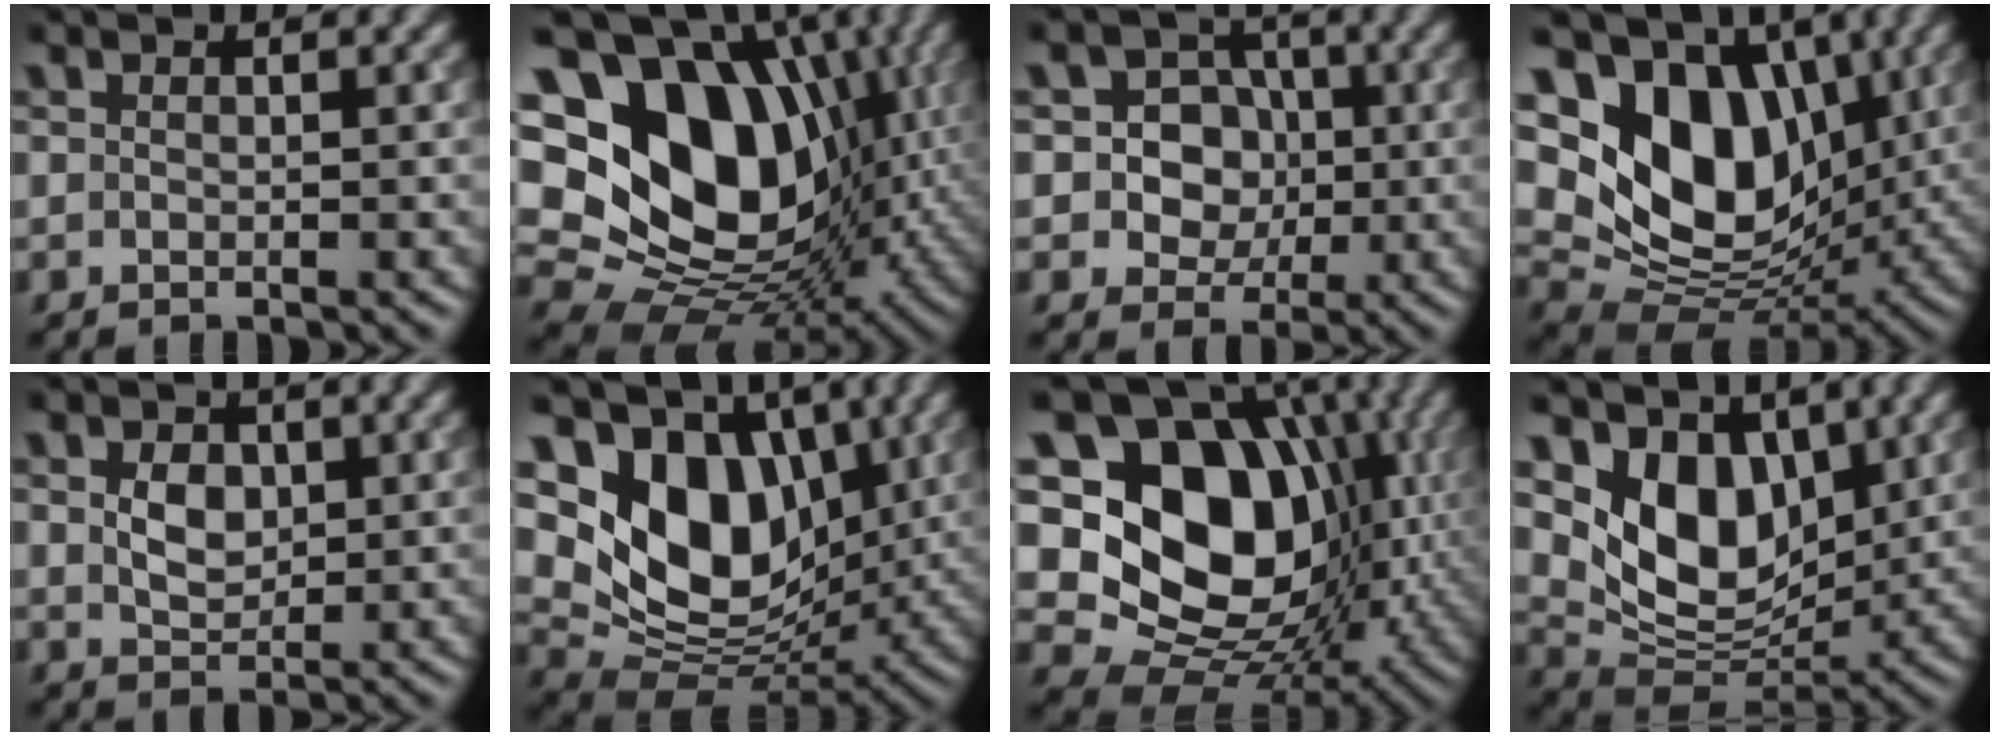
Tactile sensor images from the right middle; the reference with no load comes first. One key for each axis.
{"total": 18.7, "fx": 4.5, "fy": 13.6, "fz": 12.1, "tx": -0.219, "ty": 0.011, "tz": 0.089}
{"total": 6.5, "fx": 0.5, "fy": 6.0, "fz": 2.6, "tx": -0.024, "ty": 0.029, "tz": -0.009}
{"total": 13.8, "fx": 4.2, "fy": 9.4, "fz": 9.3, "tx": -0.177, "ty": 0.005, "tz": 0.074}
{"total": 2.7, "fx": 0.6, "fy": 2.0, "fz": 1.8, "tx": -0.038, "ty": -0.002, "tz": 0.011}
{"total": 11.9, "fx": 3.6, "fy": 8.1, "fz": 7.9, "tx": -0.145, "ty": -0.004, "tz": 0.059}
{"total": 16.4, "fx": 2.6, "fy": 12.5, "fz": 10.3, "tx": -0.167, "ty": 0.011, "tz": 0.045}
{"total": 7.7, "fx": 3.1, "fy": 5.1, "fz": 4.8, "tx": -0.092, "ty": -0.022, "tz": 0.051}